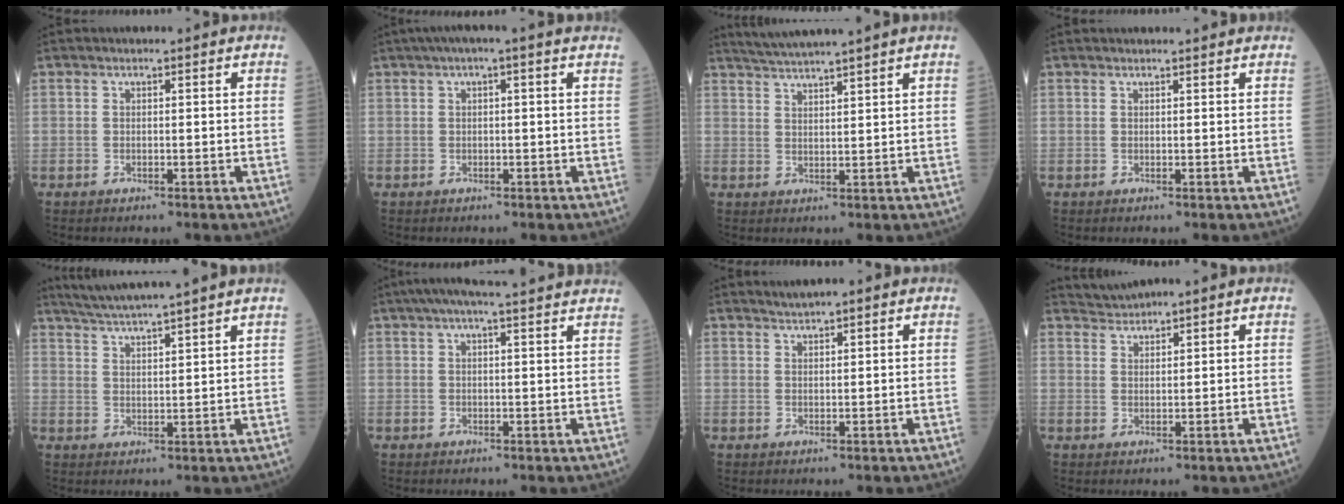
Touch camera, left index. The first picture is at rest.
{"total": 3.3, "force": [1.8, 0.0, 2.7], "torque": [-0.045, 0.025, 0.025]}
{"total": 7.0, "force": [6.1, -1.6, 2.9], "torque": [-0.052, 0.016, 0.102]}
{"total": 3.6, "force": [3.5, 0.2, 0.9], "torque": [-0.011, 0.022, 0.040]}
{"total": 9.7, "force": [8.5, -1.7, 4.3], "torque": [-0.078, 0.014, 0.132]}
{"total": 13.4, "force": [11.6, 0.2, 6.7], "torque": [-0.107, 0.043, 0.141]}
{"total": 1.6, "force": [1.4, 0.0, 0.7], "torque": [-0.016, 0.011, 0.027]}
{"total": 2.1, "force": [2.0, -0.4, -0.4], "torque": [-0.001, 0.011, 0.047]}